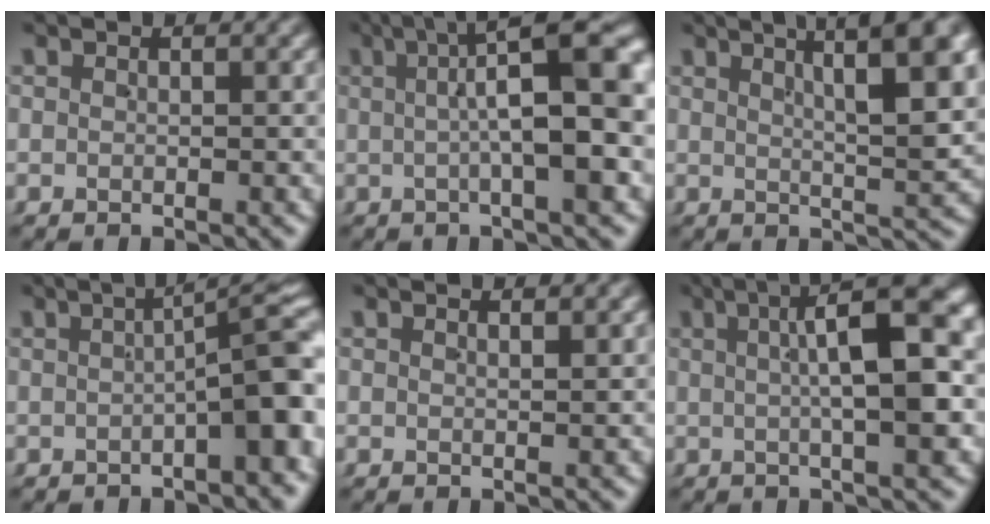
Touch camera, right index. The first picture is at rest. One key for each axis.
{"total": 9.8, "fx": 1.9, "fy": 2.3, "fz": 9.3, "tx": -0.105, "ty": 0.028, "tz": 0.023}
{"total": 7.9, "fx": 4.0, "fy": 1.0, "fz": 6.8, "tx": -0.084, "ty": 0.019, "tz": 0.059}
{"total": 6.0, "fx": -0.7, "fy": 1.2, "fz": 5.9, "tx": -0.060, "ty": 0.015, "tz": -0.012}
{"total": 0.8, "fx": 0.6, "fy": -0.5, "fz": 0.3, "tx": 0.001, "ty": -0.001, "tz": 0.012}
{"total": 10.1, "fx": 2.6, "fy": 2.3, "fz": 9.4, "tx": -0.107, "ty": 0.042, "tz": 0.029}